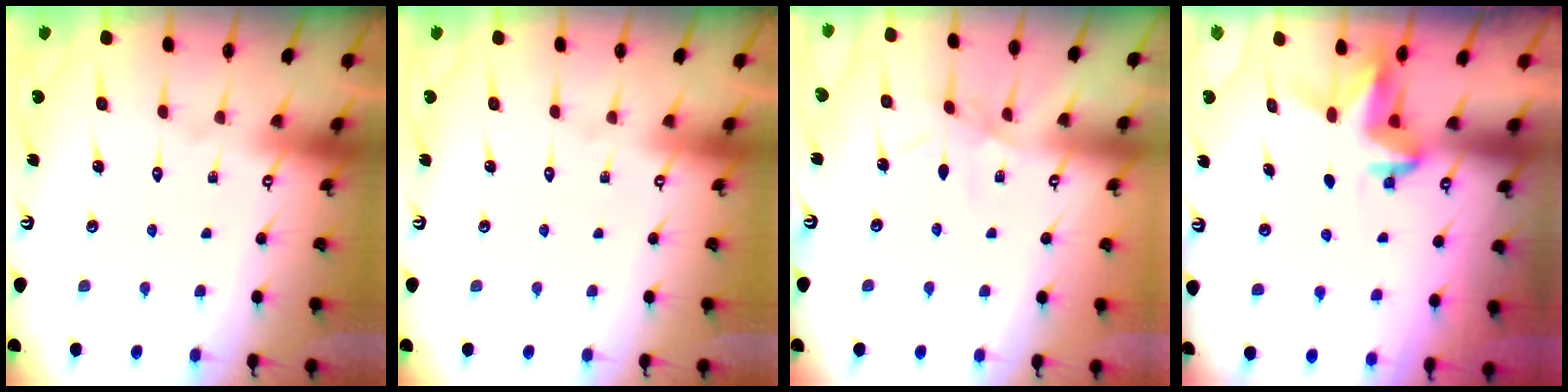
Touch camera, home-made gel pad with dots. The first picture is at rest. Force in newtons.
{"total": 0.0}
{"total": 2.9, "press": 2.9, "slide": 0.5}
{"total": 3.7, "press": 3.7, "slide": 0.3}